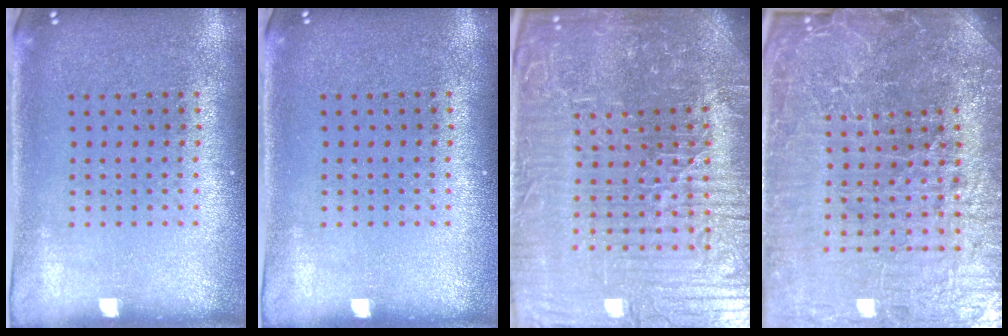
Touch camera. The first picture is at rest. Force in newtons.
{"total": 0.0}
{"total": 7.5, "press": 6.7, "slide": 3.3}
{"total": 7.2, "press": 6.3, "slide": 3.4}